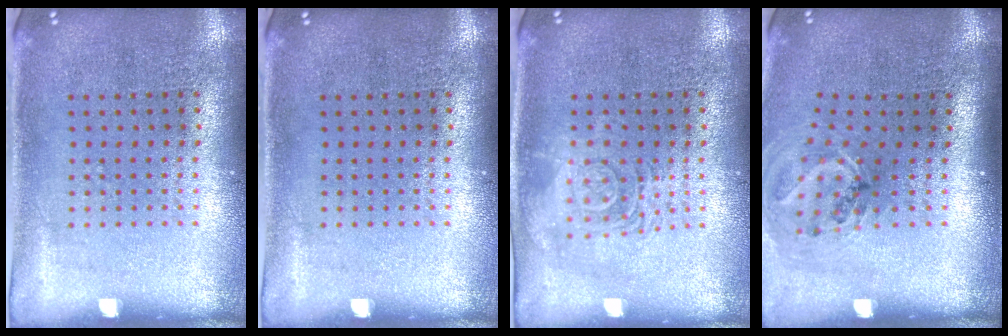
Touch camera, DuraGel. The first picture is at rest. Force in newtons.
{"total": 0.0}
{"total": 2.8, "press": 2.8, "slide": 0.4}
{"total": 1.2, "press": 1.0, "slide": 0.6}